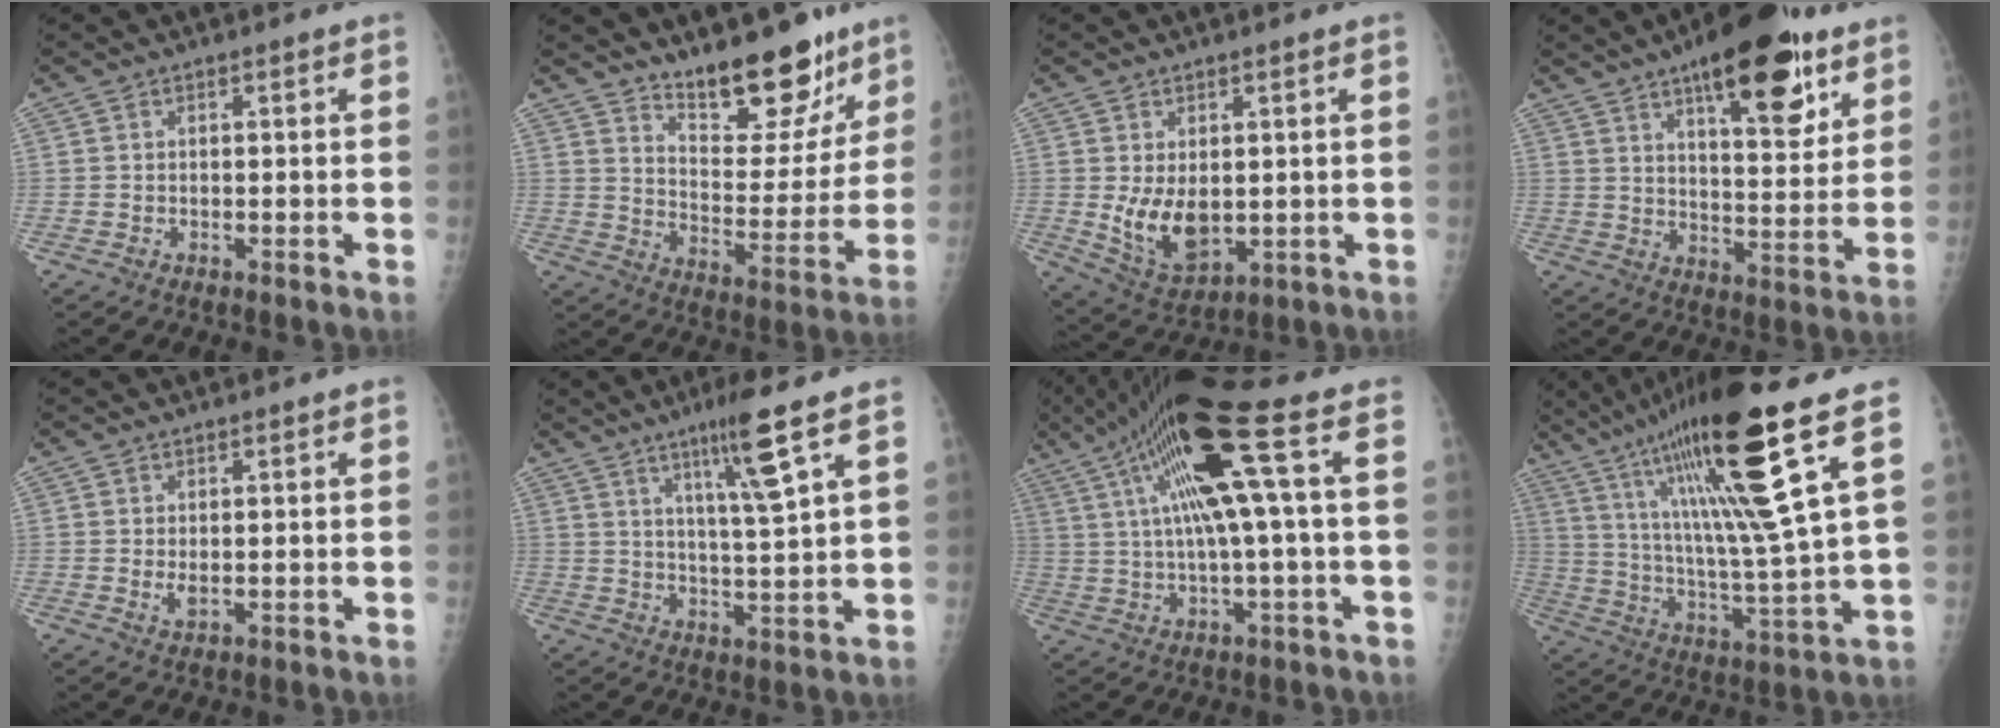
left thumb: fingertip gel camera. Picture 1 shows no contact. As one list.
[{"total": 16.1, "force": [12.1, 5.9, 8.8], "torque": [-0.075, -0.095, 0.192]}, {"total": 9.0, "force": [0.3, 5.4, 7.2], "torque": [-0.107, -0.020, 0.025]}, {"total": 18.9, "force": [10.9, 6.7, 13.9], "torque": [-0.166, -0.051, 0.161]}, {"total": 2.4, "force": [0.5, 1.0, 2.2], "torque": [-0.035, -0.006, 0.013]}, {"total": 9.9, "force": [5.5, -0.2, 8.2], "torque": [-0.143, -0.033, 0.098]}, {"total": 15.8, "force": [4.0, 1.4, 15.3], "torque": [-0.300, 0.034, 0.069]}, {"total": 23.6, "force": [11.6, 1.8, 20.4], "torque": [-0.362, -0.044, 0.197]}]